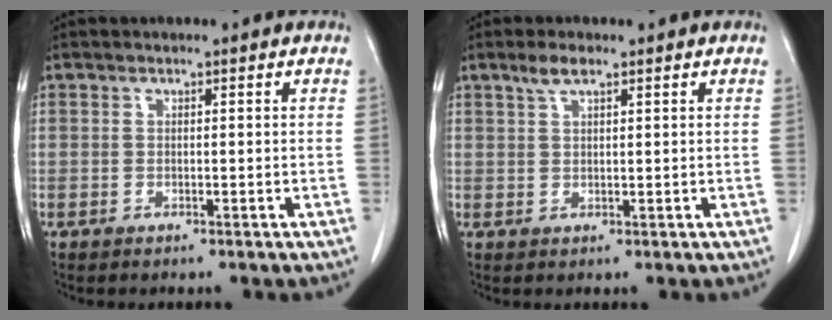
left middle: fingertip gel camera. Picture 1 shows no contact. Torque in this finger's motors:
{"motor_torque": [0.63, -0.47, -0.03, 0.01]}